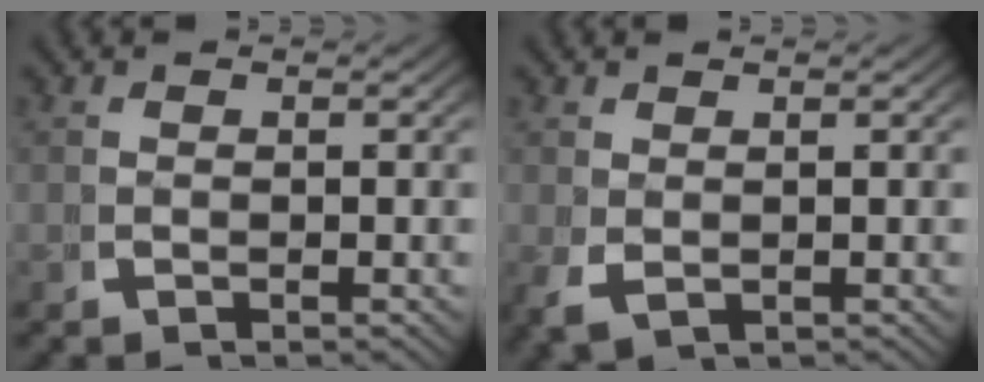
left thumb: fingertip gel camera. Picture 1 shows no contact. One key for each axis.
{"total": 1.5, "fx": -0.1, "fy": 1.0, "fz": 1.2, "tx": -0.023, "ty": -0.007, "tz": 0.010}